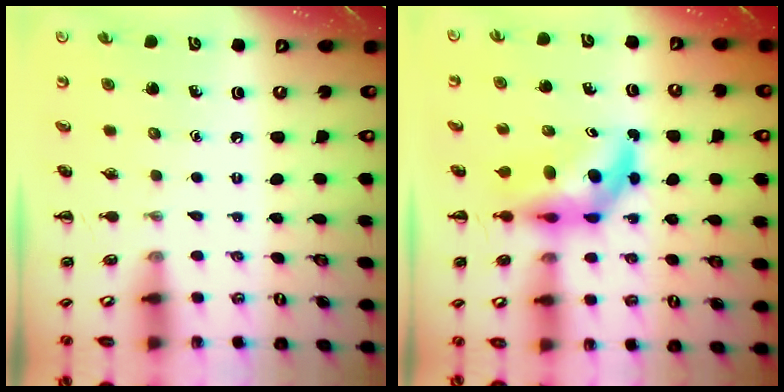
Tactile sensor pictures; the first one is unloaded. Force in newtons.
{"total": 7.9, "press": 7.8, "slide": 1.6}